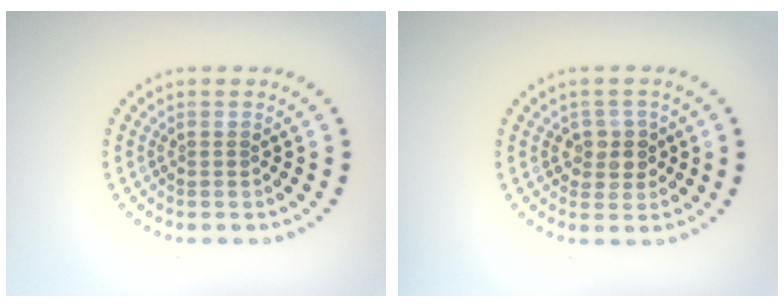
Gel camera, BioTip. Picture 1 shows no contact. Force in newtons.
{"total": 2.2, "press": 2.0, "slide": 0.8}